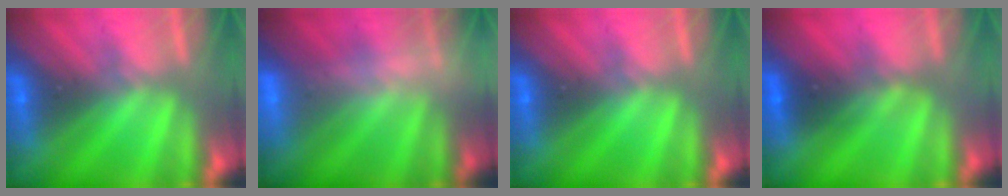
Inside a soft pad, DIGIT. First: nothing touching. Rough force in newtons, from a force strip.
{"total": 2.4}
{"total": 0.0}
{"total": 2.6}